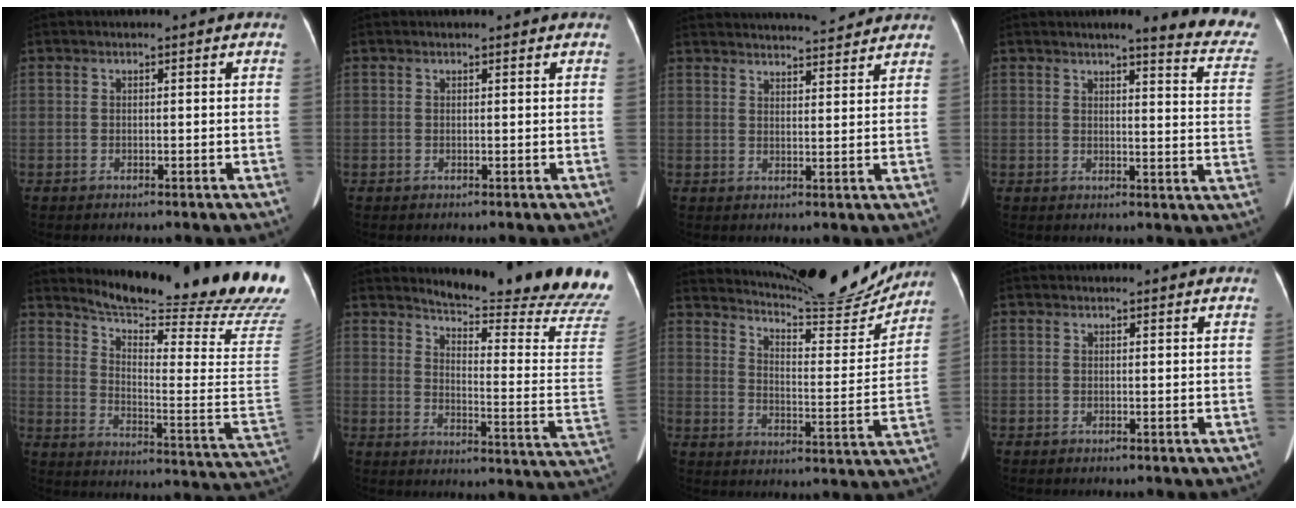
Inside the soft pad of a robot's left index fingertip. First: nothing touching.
{"total": 1.2, "force": [1.2, 0.2, 0.3], "torque": [-0.011, 0.008, 0.012]}
{"total": 13.9, "force": [13.2, 1.5, 4.1], "torque": [-0.060, 0.019, 0.178]}
{"total": 12.8, "force": [11.4, 0.6, 5.6], "torque": [-0.045, -0.058, 0.105]}
{"total": 28.3, "force": [26.1, -0.1, 10.9], "torque": [-0.167, -0.166, 0.323]}
{"total": 21.5, "force": [20.2, -1.6, 7.1], "torque": [-0.112, -0.154, 0.240]}
{"total": 19.3, "force": [18.3, 1.6, 5.9], "torque": [-0.093, -0.055, 0.243]}
{"total": 2.7, "force": [2.6, 0.5, 0.6], "torque": [-0.013, 0.011, 0.025]}